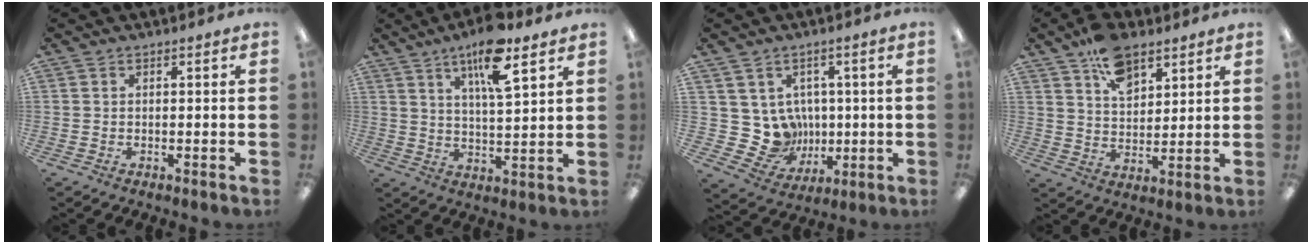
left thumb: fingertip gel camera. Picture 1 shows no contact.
{"total": 12.4, "force": [7.8, 3.4, 9.0], "torque": [-0.143, -0.036, 0.127]}
{"total": 9.4, "force": [1.7, 8.9, 2.5], "torque": [-0.074, -0.020, 0.046]}
{"total": 10.6, "force": [7.1, 5.8, 5.5], "torque": [-0.086, -0.032, 0.128]}